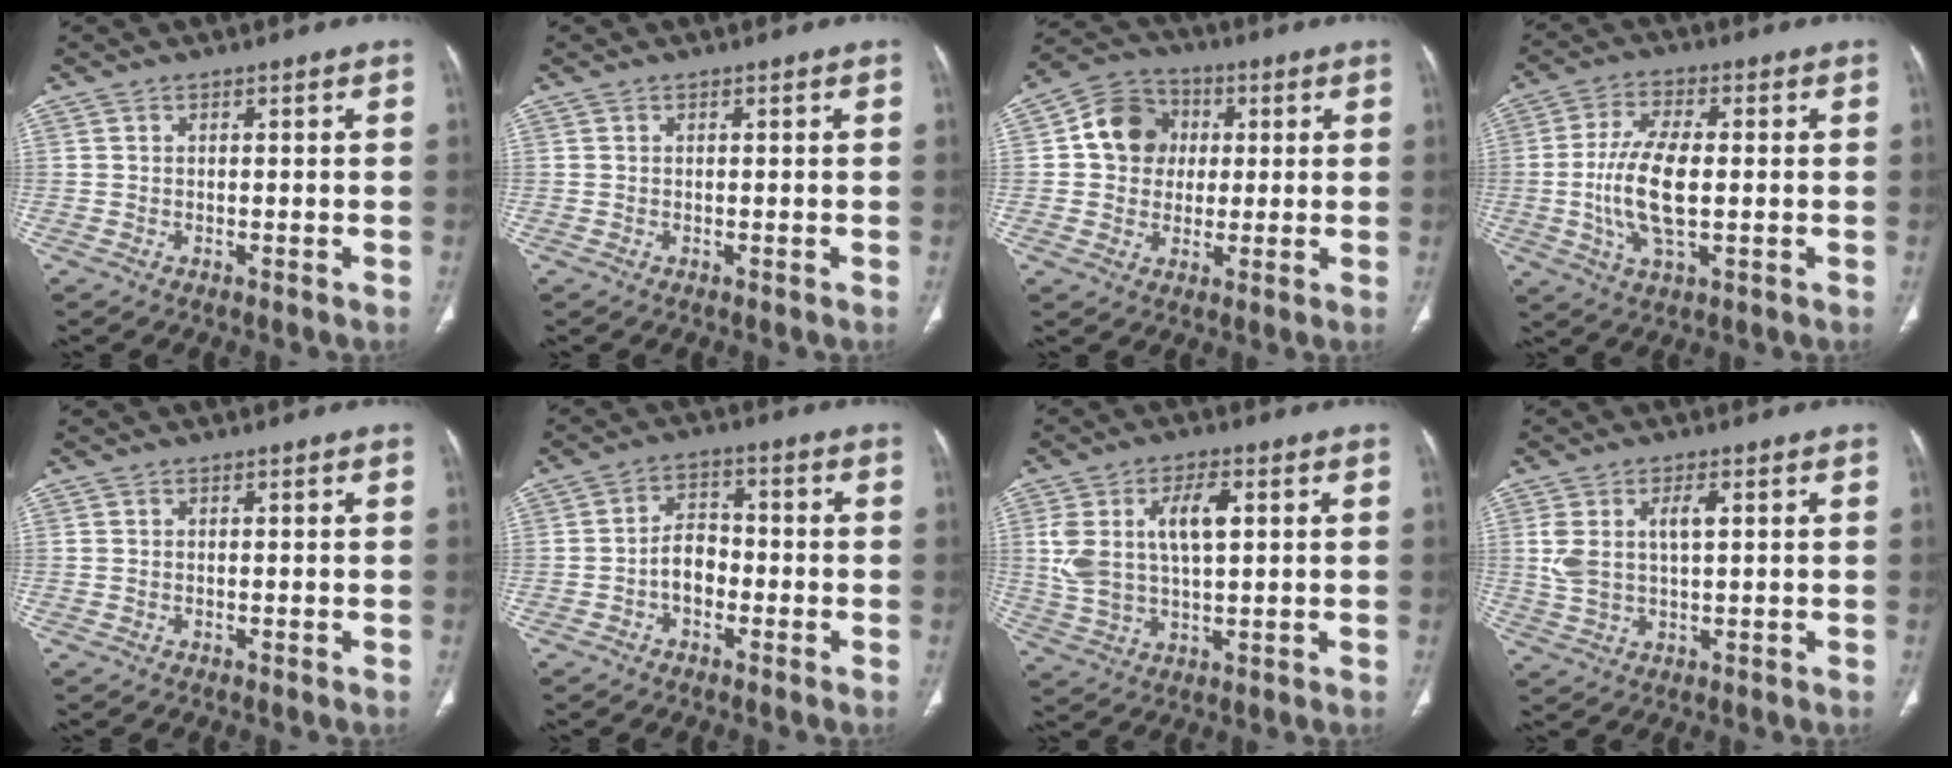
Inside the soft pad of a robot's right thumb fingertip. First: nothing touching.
{"total": 0.0}
{"total": 10.4, "force": [1.6, 9.1, 4.8], "torque": [-0.049, 0.011, 0.018]}
{"total": 11.7, "force": [-0.7, 5.0, 10.5], "torque": [-0.217, 0.002, -0.012]}
{"total": 0.0}
{"total": 5.5, "force": [-1.9, 3.8, 3.5], "torque": [-0.047, 0.026, -0.042]}
{"total": 11.4, "force": [2.6, 5.6, 9.6], "torque": [-0.188, 0.004, 0.055]}
{"total": 6.8, "force": [1.5, 3.1, 5.8], "torque": [-0.128, 0.005, 0.036]}